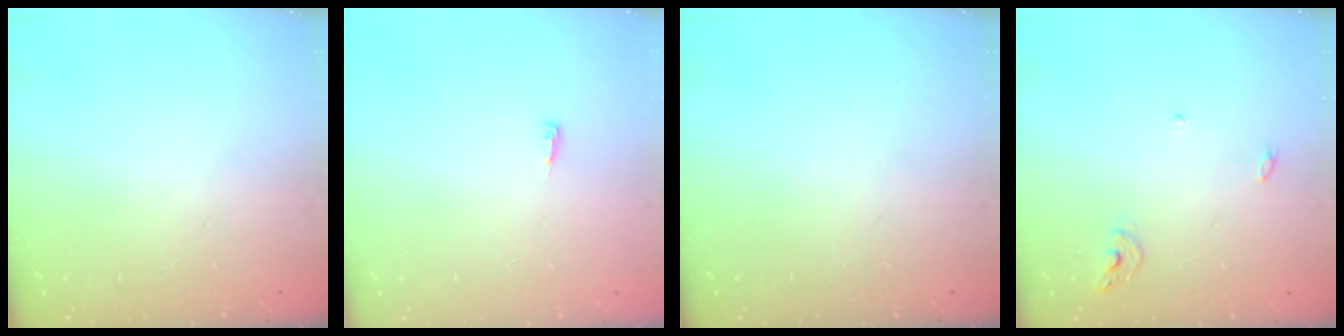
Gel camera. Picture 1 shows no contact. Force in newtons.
{"total": 3.4, "press": 3.3, "slide": 0.7}
{"total": 0.0}
{"total": 5.2, "press": 5.2, "slide": 0.4}